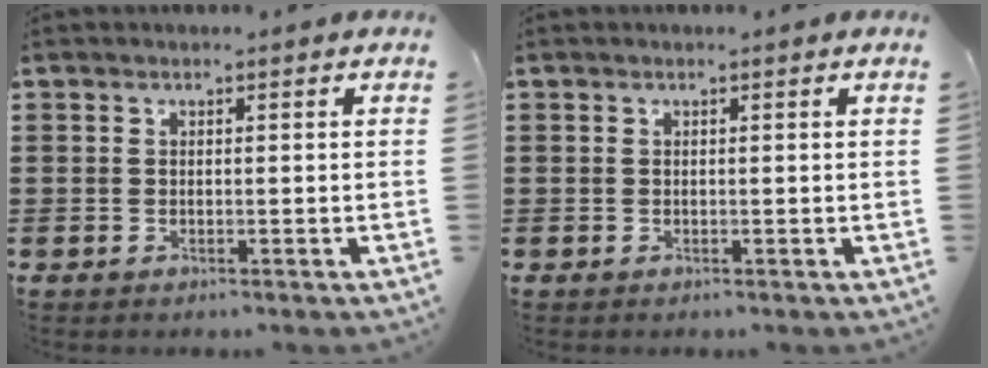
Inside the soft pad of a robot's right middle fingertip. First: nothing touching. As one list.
[{"total": 0.0}]